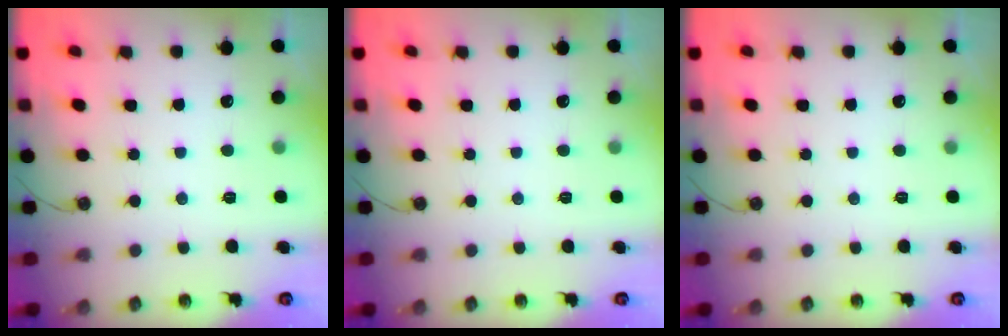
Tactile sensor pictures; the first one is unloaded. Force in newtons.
{"total": 0.0}
{"total": 0.0}